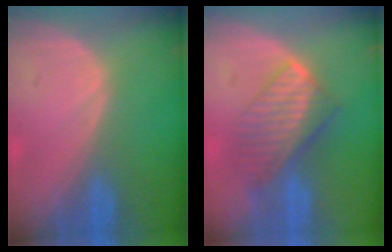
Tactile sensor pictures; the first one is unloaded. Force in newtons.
{"total": 6.8, "press": 6.3, "slide": 2.4}